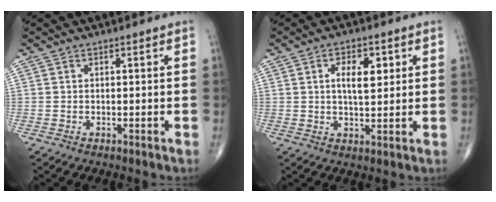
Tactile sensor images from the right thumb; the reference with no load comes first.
{"total": 6.3, "force": [1.8, 3.0, 5.3], "torque": [-0.072, -0.008, 0.031]}